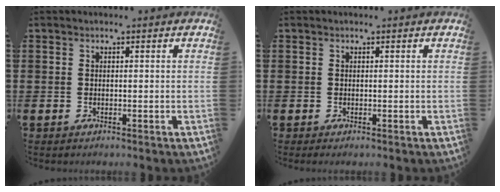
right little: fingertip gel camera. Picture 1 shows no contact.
{"total": 0.0}